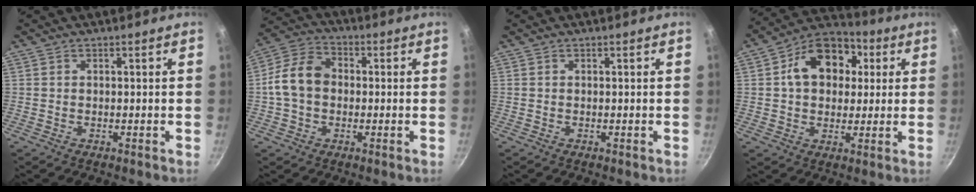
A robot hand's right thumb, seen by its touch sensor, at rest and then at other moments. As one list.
[{"total": 9.9, "force": [-0.2, 7.5, 6.5], "torque": [-0.099, 0.027, -0.022]}, {"total": 0.0}, {"total": 14.8, "force": [3.5, 11.1, 9.2], "torque": [-0.113, 0.019, 0.038]}]